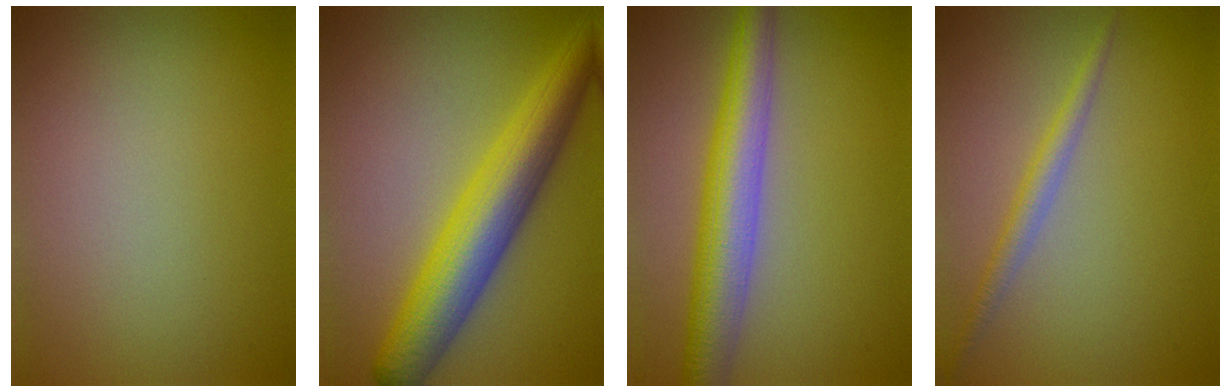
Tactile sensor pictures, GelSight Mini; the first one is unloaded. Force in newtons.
{"total": 8.2, "press": 8.2, "slide": 0.1}
{"total": 6.4, "press": 6.4, "slide": 0.2}
{"total": 2.0, "press": 2.0, "slide": 0.1}